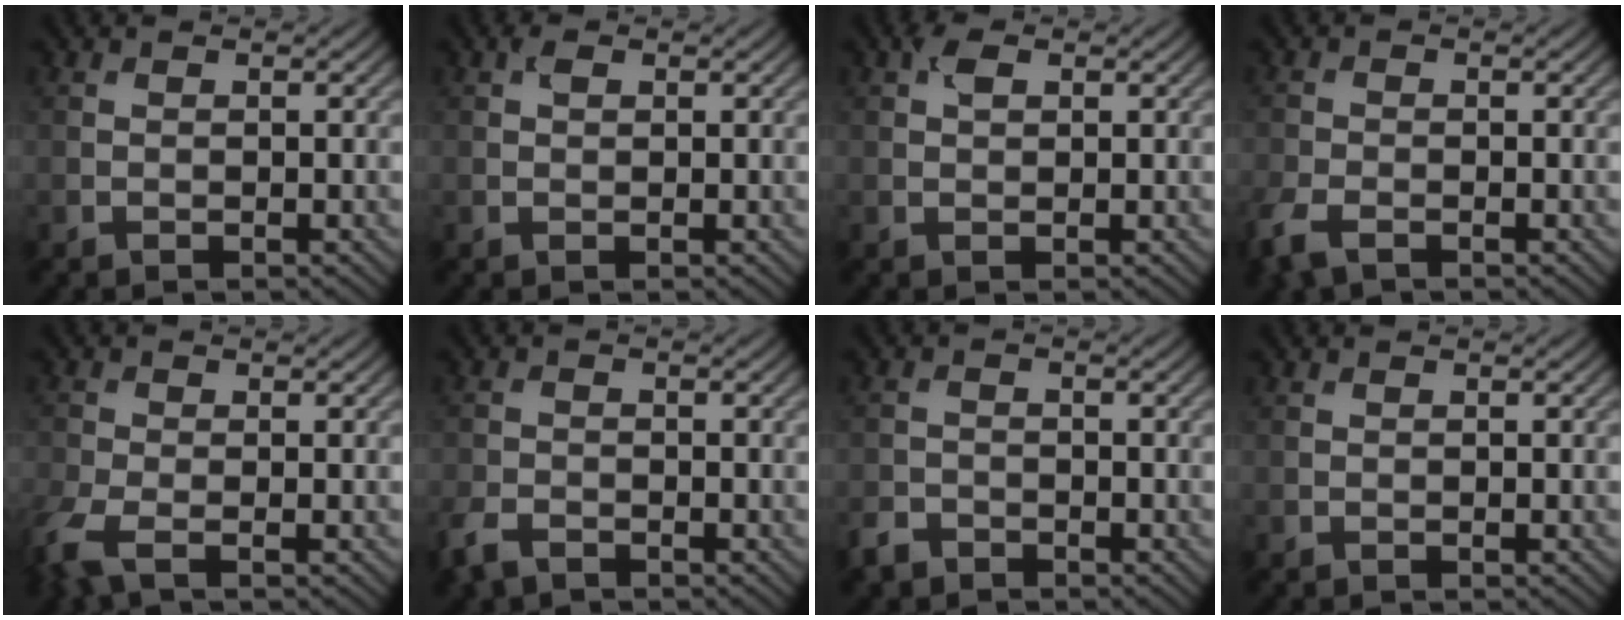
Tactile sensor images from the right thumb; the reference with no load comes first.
{"total": 1.0, "force": [0.5, 0.6, 0.7], "torque": [-0.014, 0.002, 0.008]}
{"total": 1.8, "force": [0.8, 1.0, 1.2], "torque": [-0.025, 0.006, 0.011]}
{"total": 4.2, "force": [-2.8, 2.0, 2.5], "torque": [-0.068, -0.016, -0.064]}
{"total": 4.6, "force": [-2.6, 1.7, 3.3], "torque": [-0.093, -0.014, -0.063]}
{"total": 3.4, "force": [-2.6, 1.5, 1.7], "torque": [-0.043, -0.012, -0.061]}
{"total": 2.2, "force": [-1.8, 1.1, 0.5], "torque": [-0.012, -0.003, -0.044]}
{"total": 0.0}